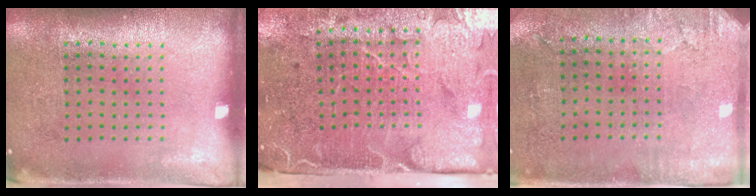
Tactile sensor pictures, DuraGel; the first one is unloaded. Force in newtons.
{"total": 5.0, "press": 4.0, "slide": 3.0}
{"total": 2.9, "press": 2.4, "slide": 1.7}